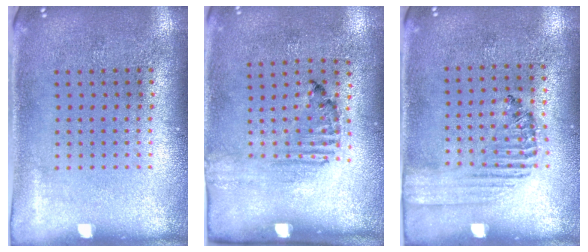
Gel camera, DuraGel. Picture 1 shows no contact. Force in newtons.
{"total": 1.6, "press": 1.1, "slide": 1.2}
{"total": 1.3, "press": 1.0, "slide": 0.8}